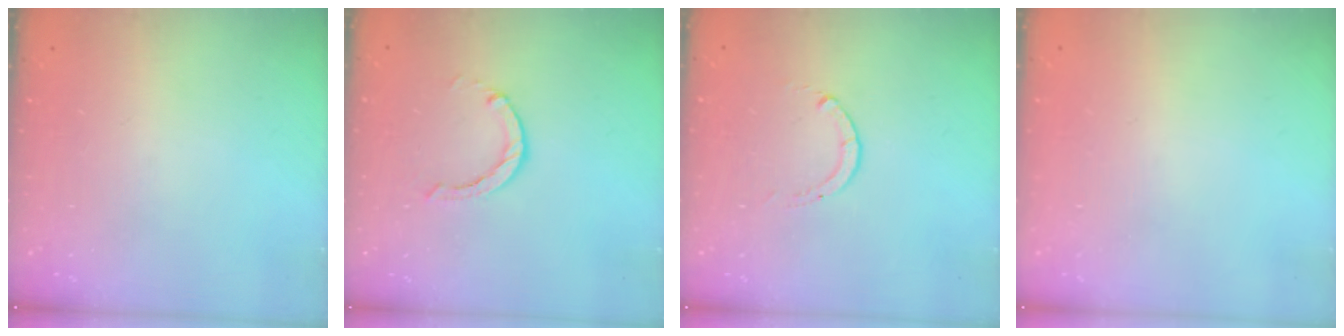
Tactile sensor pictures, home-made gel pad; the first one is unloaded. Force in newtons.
{"total": 0.0}
{"total": 0.0}
{"total": 2.4, "press": 2.4, "slide": 0.2}